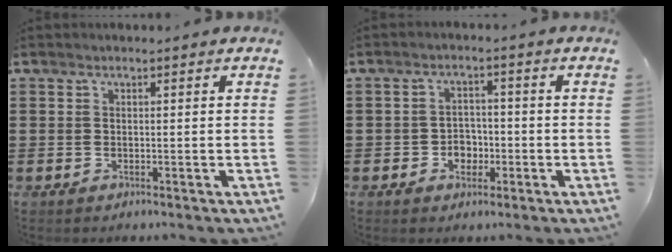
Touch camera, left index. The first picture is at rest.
{"total": 3.2, "force": [-1.3, 2.6, 1.4], "torque": [-0.034, 0.004, -0.029]}